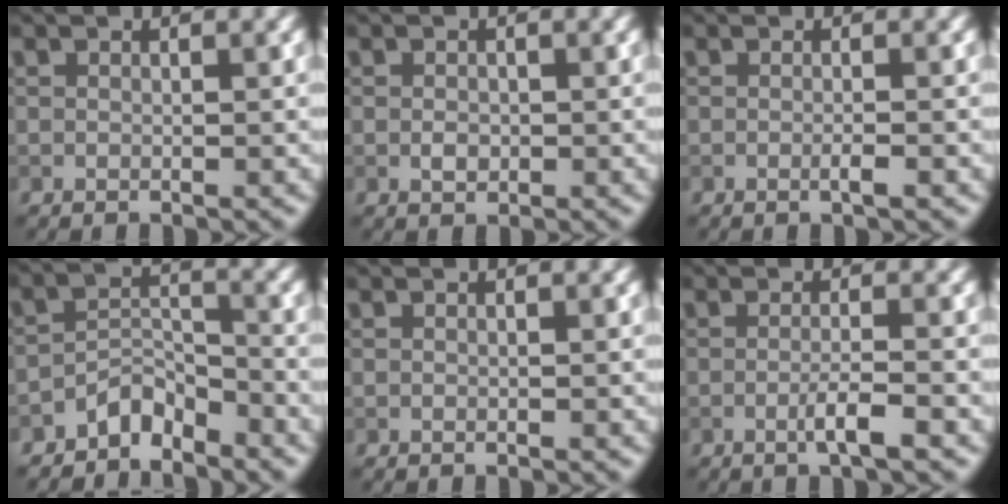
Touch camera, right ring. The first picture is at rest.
{"total": 1.1, "force": [-0.2, 0.8, 0.7], "torque": [-0.011, -0.002, -0.005]}
{"total": 1.1, "force": [-0.4, 0.1, 1.0], "torque": [-0.015, 0.000, -0.009]}
{"total": 3.1, "force": [-2.7, 1.1, 1.1], "torque": [-0.016, 0.014, -0.055]}
{"total": 0.0}
{"total": 2.4, "force": [-0.9, 0.3, 2.2], "torque": [-0.036, 0.003, -0.021]}